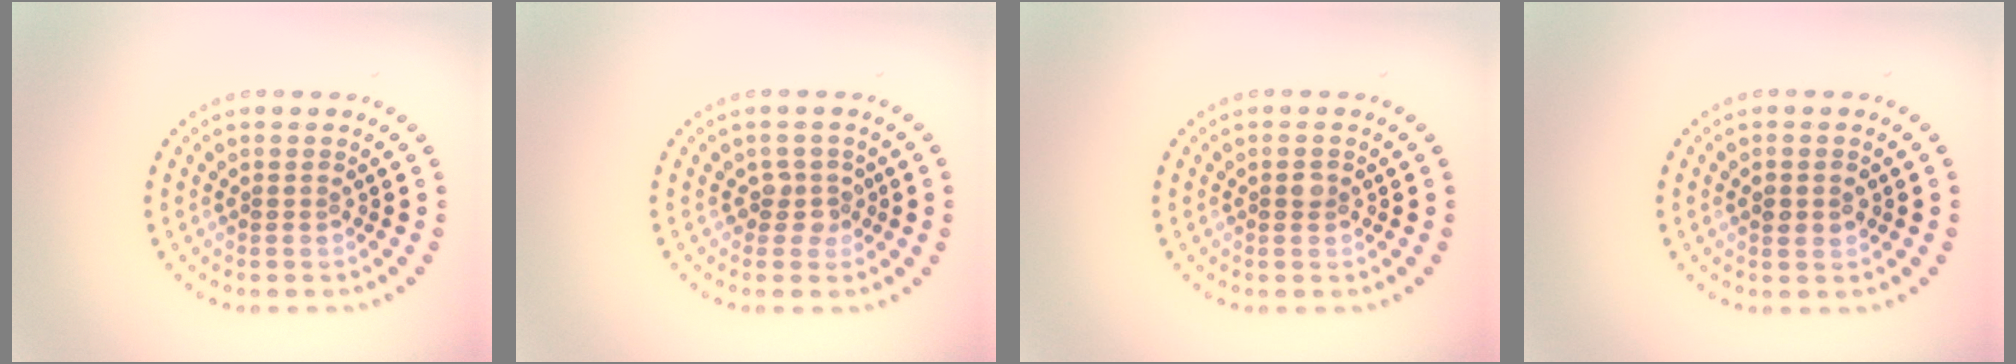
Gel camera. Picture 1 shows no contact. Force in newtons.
{"total": 1.7, "press": 1.2, "slide": 1.2}
{"total": 0.9, "press": 0.9, "slide": 0.1}
{"total": 1.5, "press": 1.5, "slide": 0.3}